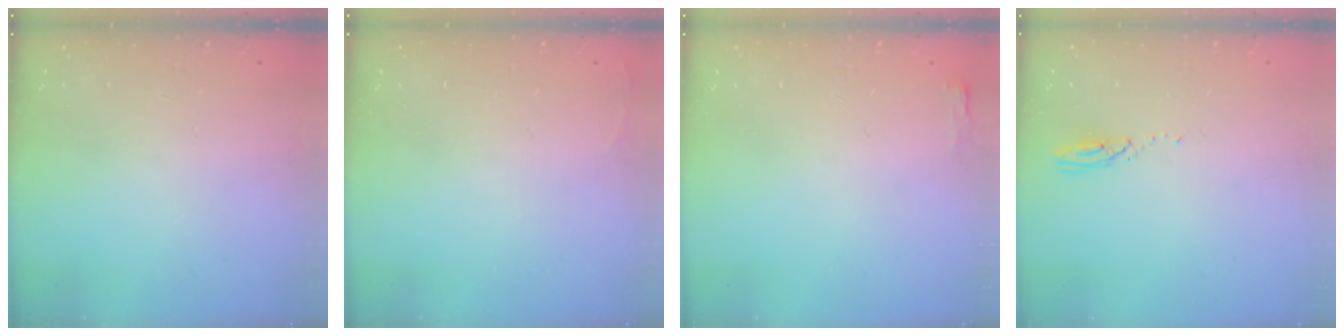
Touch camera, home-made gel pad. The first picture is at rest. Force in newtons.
{"total": 2.7, "press": 2.6, "slide": 1.0}
{"total": 2.7, "press": 2.6, "slide": 0.8}
{"total": 3.0, "press": 3.0, "slide": 0.1}